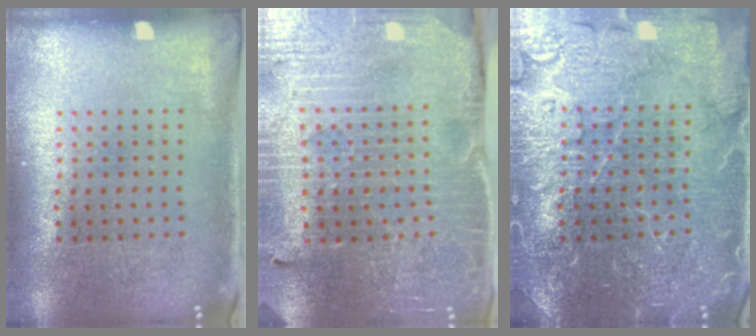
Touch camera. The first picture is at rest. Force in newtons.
{"total": 3.5, "press": 3.4, "slide": 0.4}
{"total": 4.5, "press": 4.4, "slide": 0.6}